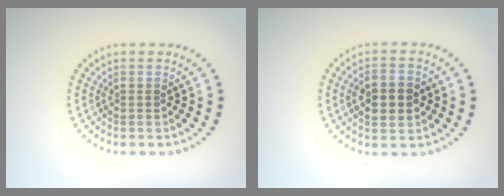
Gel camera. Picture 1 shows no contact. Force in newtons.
{"total": 4.6, "press": 4.6, "slide": 0.2}